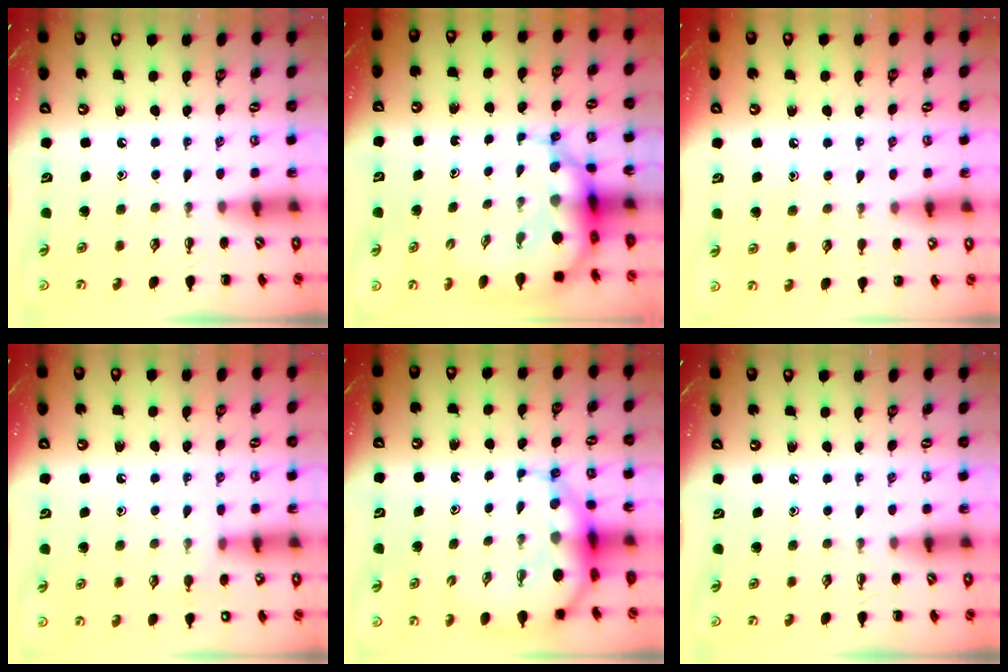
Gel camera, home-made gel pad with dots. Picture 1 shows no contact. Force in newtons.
{"total": 9.0, "press": 8.8, "slide": 2.2}
{"total": 7.8, "press": 7.5, "slide": 2.1}
{"total": 5.7, "press": 5.5, "slide": 1.7}
{"total": 7.2, "press": 6.8, "slide": 2.1}
{"total": 0.0}